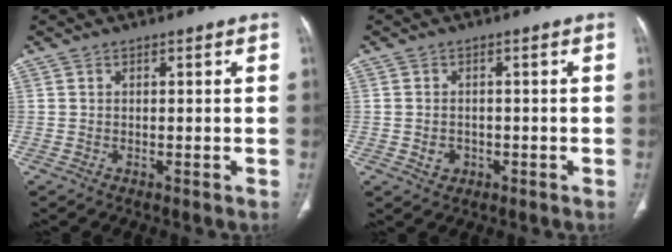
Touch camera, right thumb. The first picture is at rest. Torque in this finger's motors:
{"motor_torque": [-0.26, 0.06, 0.02, 0.32, 0.08]}